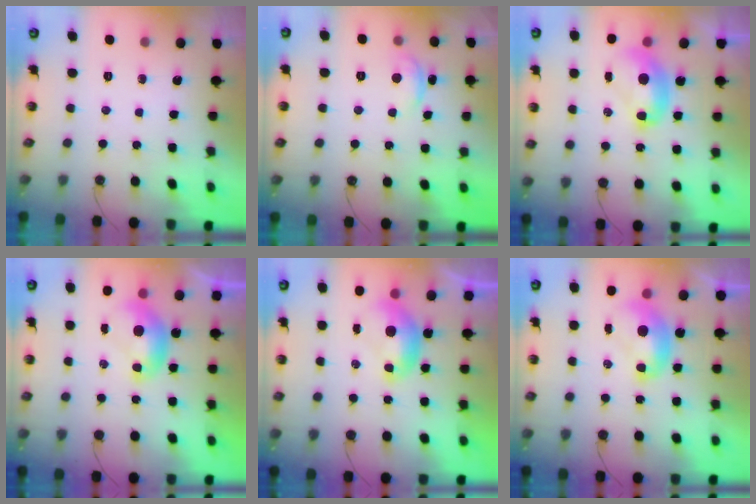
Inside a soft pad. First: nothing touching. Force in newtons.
{"total": 0.0}
{"total": 2.8, "press": 2.8, "slide": 0.1}
{"total": 0.0}
{"total": 0.0}
{"total": 1.6, "press": 1.6, "slide": 0.2}